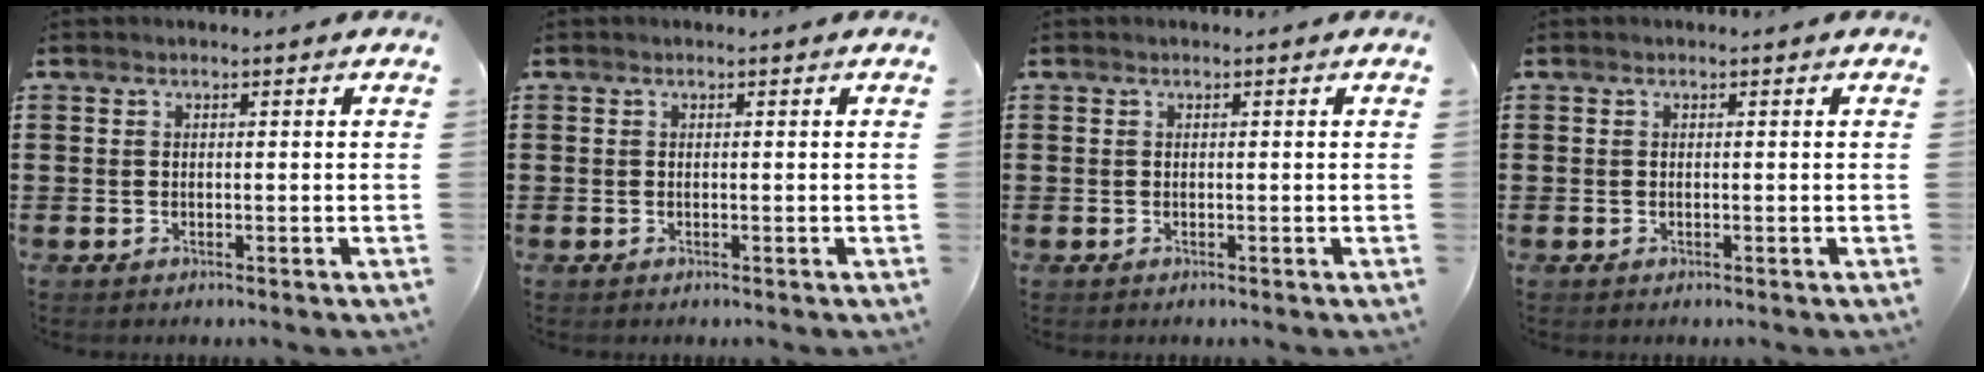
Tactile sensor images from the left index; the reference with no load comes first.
{"total": 0.0}
{"total": 0.0}
{"total": 0.0}